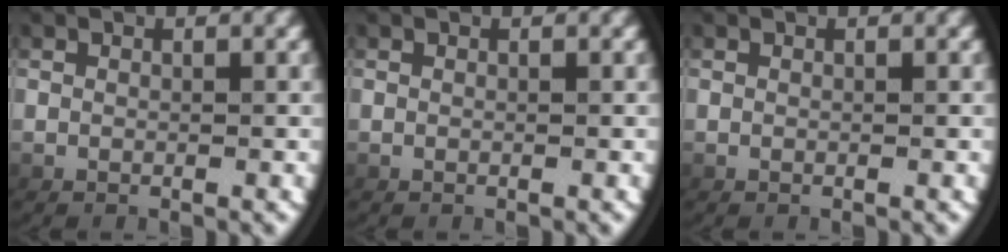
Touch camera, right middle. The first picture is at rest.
{"total": 0.0}
{"total": 0.0}